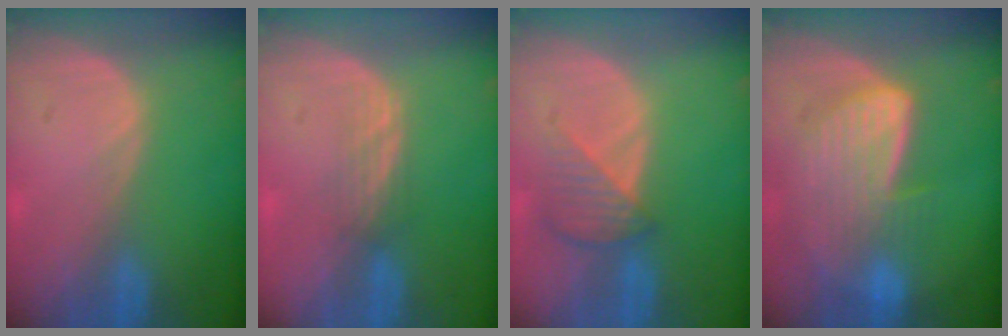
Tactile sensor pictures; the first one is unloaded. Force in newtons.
{"total": 2.3, "press": 2.2, "slide": 0.5}
{"total": 4.2, "press": 3.9, "slide": 1.6}
{"total": 7.6, "press": 7.2, "slide": 2.2}